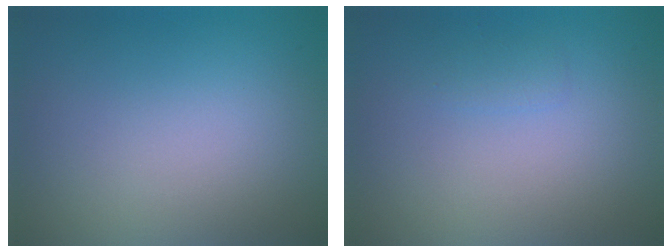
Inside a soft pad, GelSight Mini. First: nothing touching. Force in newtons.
{"total": 0.7, "press": 0.7, "slide": 0.0}